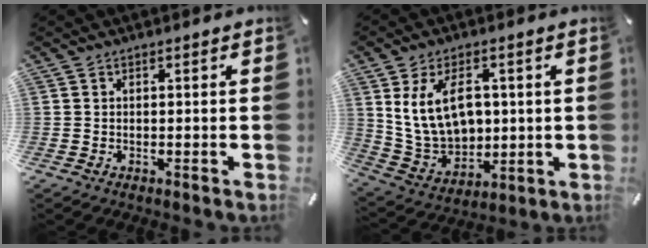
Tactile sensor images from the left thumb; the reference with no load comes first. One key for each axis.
{"total": 13.3, "fx": 3.0, "fy": 9.8, "fz": 8.4, "tx": -0.175, "ty": 0.000, "tz": 0.060}